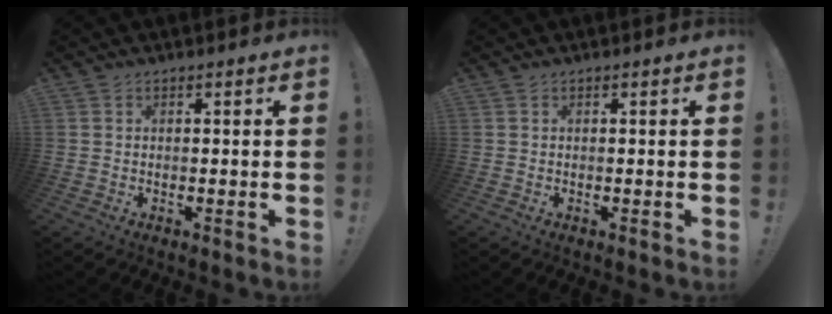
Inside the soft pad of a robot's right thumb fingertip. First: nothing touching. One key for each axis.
{"total": 0.0}